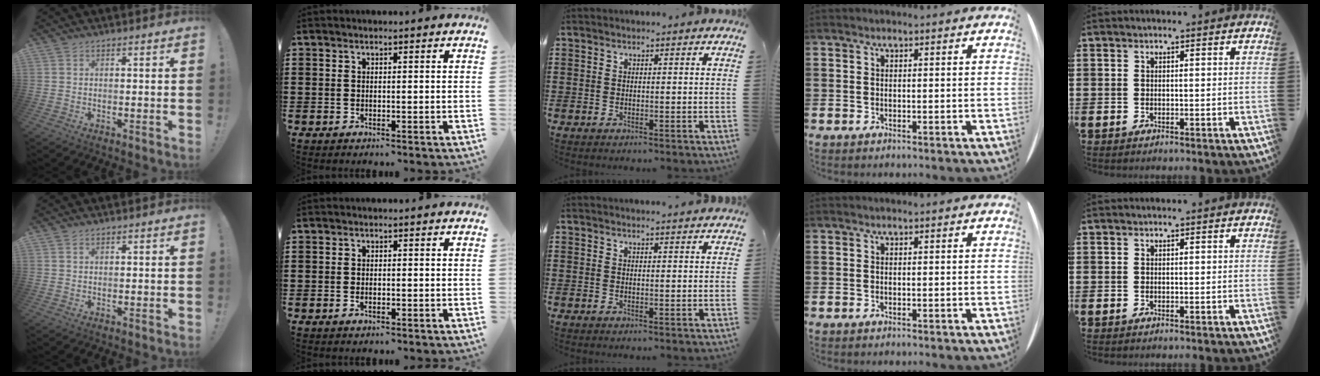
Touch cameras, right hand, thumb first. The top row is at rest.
{"thumb": {"total": 0.7, "force": [0.6, 0.3, 0.2], "torque": [0.003, -0.001, 0.011]}, "index": {"total": 0.6, "force": [-0.3, 0.2, 0.5], "torque": [-0.012, -0.005, -0.004]}, "middle": {"total": 1.2, "force": [1.2, -0.2, 0.1], "torque": [-0.005, -0.004, 0.023]}}